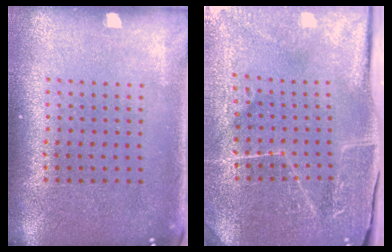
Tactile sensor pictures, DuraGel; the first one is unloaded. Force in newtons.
{"total": 3.9, "press": 3.8, "slide": 0.7}